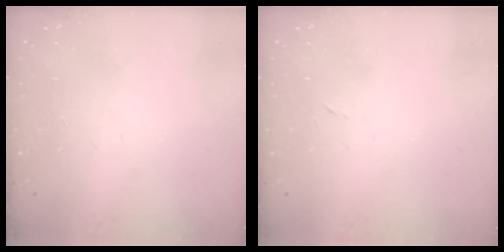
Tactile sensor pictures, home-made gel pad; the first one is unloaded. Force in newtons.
{"total": 2.4, "press": 2.4, "slide": 0.4}